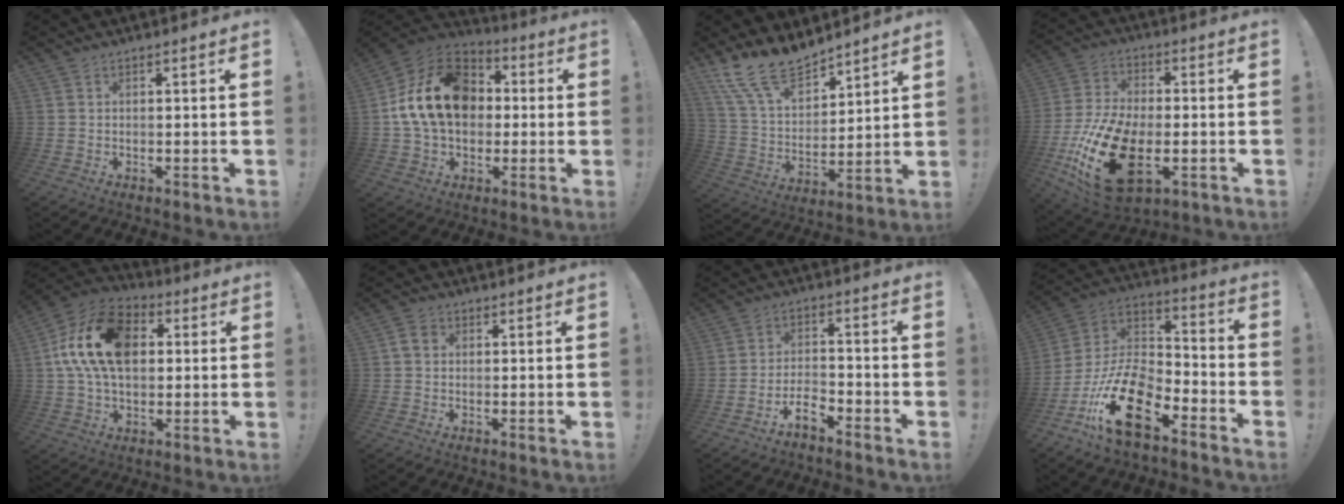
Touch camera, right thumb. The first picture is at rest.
{"total": 20.7, "force": [2.7, 15.4, 13.6], "torque": [-0.227, 0.017, 0.059]}
{"total": 15.8, "force": [13.0, 6.2, 6.5], "torque": [-0.141, -0.093, 0.247]}
{"total": 23.3, "force": [-6.5, 13.3, 18.0], "torque": [-0.352, 0.036, -0.092]}
{"total": 19.6, "force": [3.9, 13.2, 14.0], "torque": [-0.242, 0.003, 0.074]}
{"total": 4.1, "force": [0.8, 3.2, 2.4], "torque": [-0.044, 0.011, 0.019]}
{"total": 6.6, "force": [-5.1, 2.5, 3.4], "torque": [-0.065, 0.026, -0.090]}
{"total": 20.0, "force": [-11.4, 9.3, 13.5], "torque": [-0.286, 0.063, -0.196]}